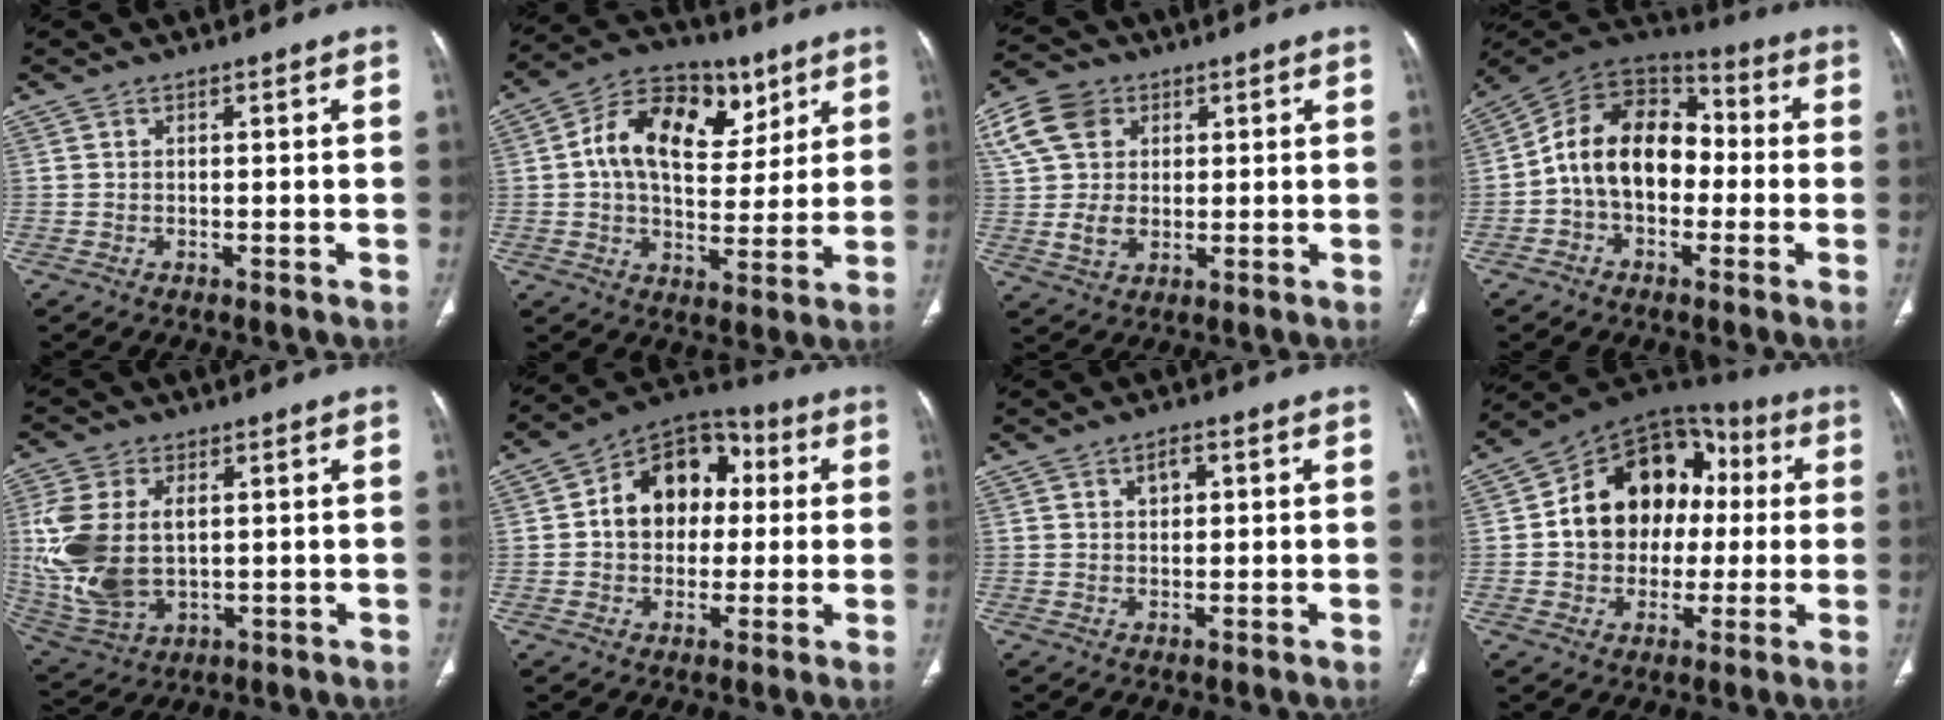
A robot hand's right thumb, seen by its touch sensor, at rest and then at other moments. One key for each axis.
{"total": 17.3, "fx": 6.0, "fy": 11.3, "fz": 11.6, "tx": -0.159, "ty": 0.003, "tz": 0.095}
{"total": 11.4, "fx": 3.6, "fy": 8.9, "fz": 6.1, "tx": -0.099, "ty": -0.001, "tz": 0.069}
{"total": 15.5, "fx": -1.4, "fy": 10.7, "fz": 11.1, "tx": -0.164, "ty": 0.049, "tz": -0.036}
{"total": 15.4, "fx": 1.6, "fy": 9.6, "fz": 11.9, "tx": -0.263, "ty": -0.006, "tz": 0.047}
{"total": 14.5, "fx": 1.7, "fy": 11.0, "fz": 9.3, "tx": -0.100, "ty": 0.027, "tz": 0.016}
{"total": 2.7, "fx": 1.0, "fy": 1.6, "fz": 1.9, "tx": -0.024, "ty": 0.002, "tz": 0.016}
{"total": 18.7, "fx": 1.2, "fy": 14.6, "fz": 11.7, "tx": -0.133, "ty": 0.040, "tz": 0.018}